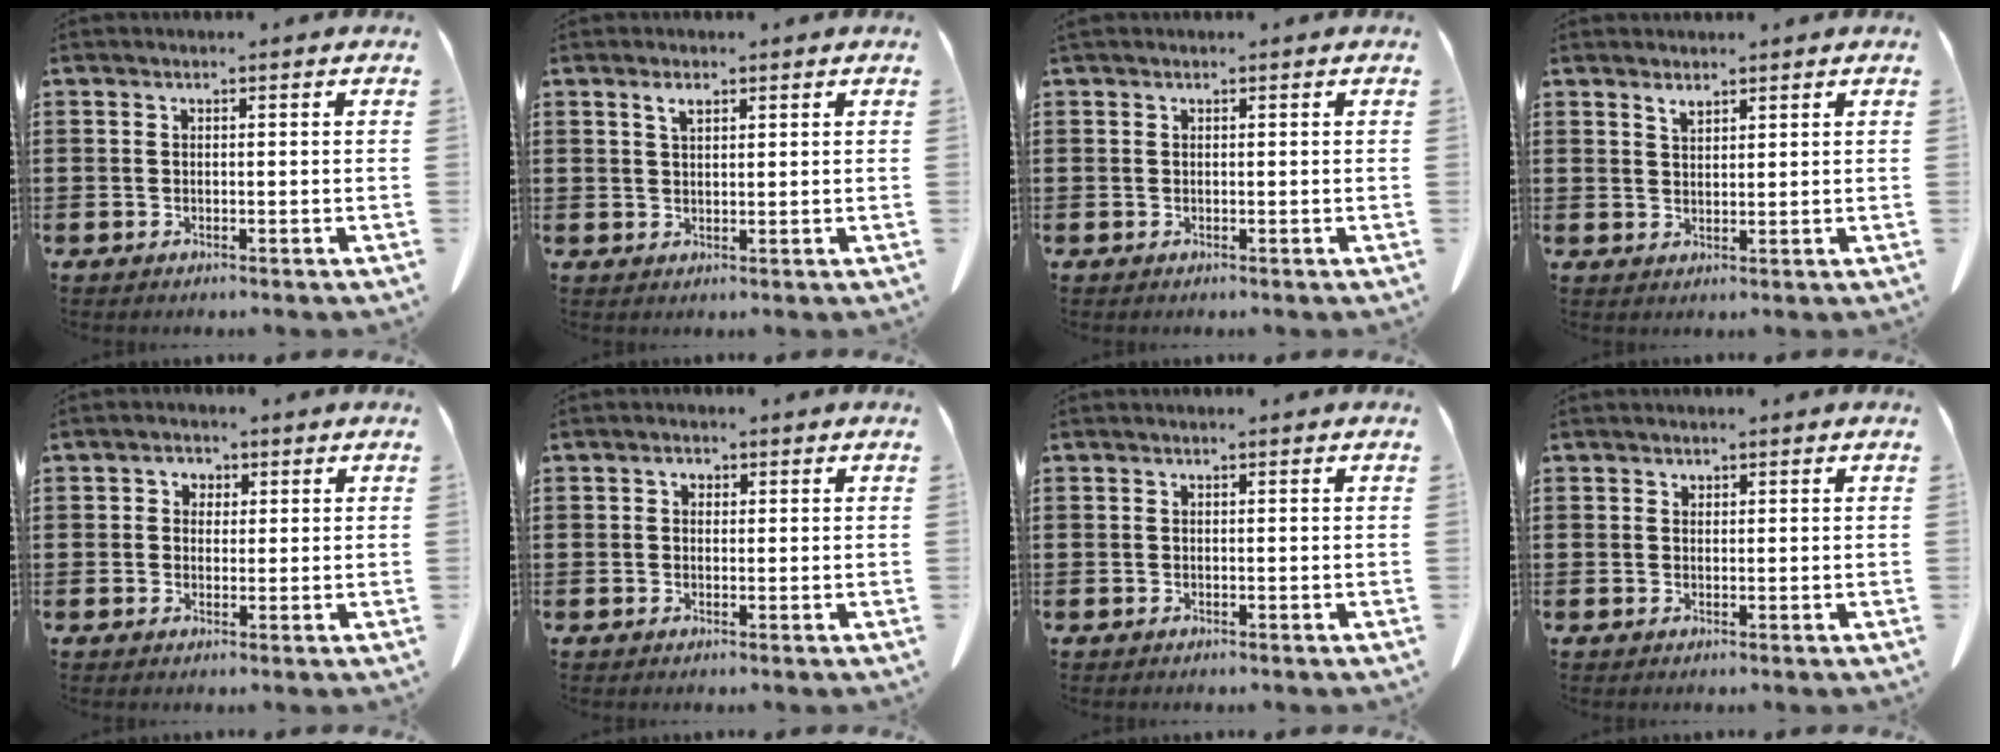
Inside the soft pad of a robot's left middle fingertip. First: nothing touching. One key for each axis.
{"total": 2.0, "fx": 1.2, "fy": 0.7, "fz": 1.4, "tx": -0.024, "ty": 0.000, "tz": 0.019}
{"total": 0.0}
{"total": 1.9, "fx": 1.6, "fy": 0.6, "fz": 0.7, "tx": -0.018, "ty": 0.000, "tz": 0.031}
{"total": 1.8, "fx": 0.4, "fy": 1.7, "fz": 0.5, "tx": -0.018, "ty": 0.009, "tz": 0.005}
{"total": 1.1, "fx": 0.2, "fy": 0.9, "fz": 0.6, "tx": -0.015, "ty": 0.007, "tz": 0.003}
{"total": 0.0}
{"total": 0.7, "fx": 0.6, "fy": 0.4, "fz": 0.0, "tx": -0.003, "ty": 0.000, "tz": 0.013}